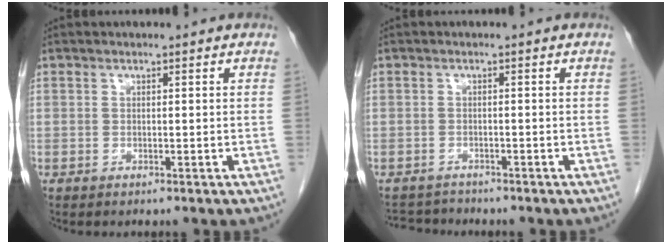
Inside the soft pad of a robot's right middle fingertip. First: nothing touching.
{"total": 3.1, "force": [-3.0, 0.8, -0.5], "torque": [0.008, -0.009, -0.050]}